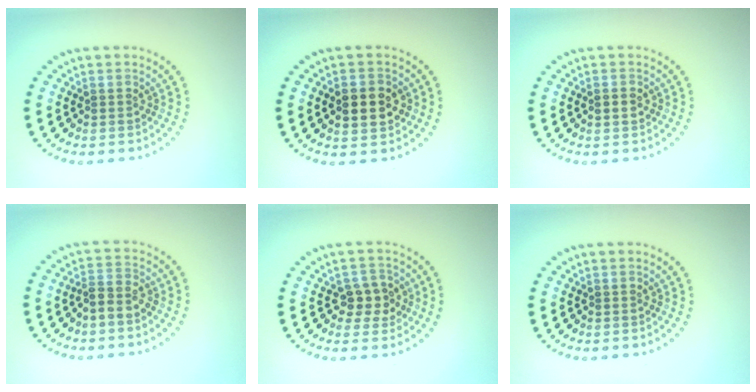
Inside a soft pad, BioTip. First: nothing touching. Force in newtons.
{"total": 4.2, "press": 4.2, "slide": 0.3}
{"total": 1.5, "press": 1.5, "slide": 0.0}
{"total": 1.8, "press": 1.6, "slide": 1.0}
{"total": 2.7, "press": 2.5, "slide": 0.8}
{"total": 0.0}